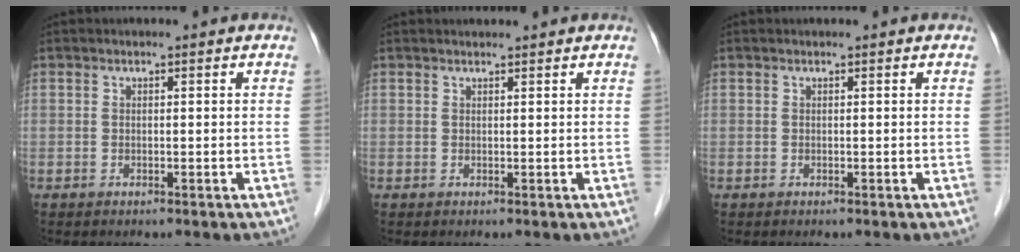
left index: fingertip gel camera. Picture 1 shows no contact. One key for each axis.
{"total": 1.5, "fx": 1.5, "fy": -0.1, "fz": 0.3, "tx": -0.007, "ty": 0.014, "tz": 0.026}
{"total": 0.0}